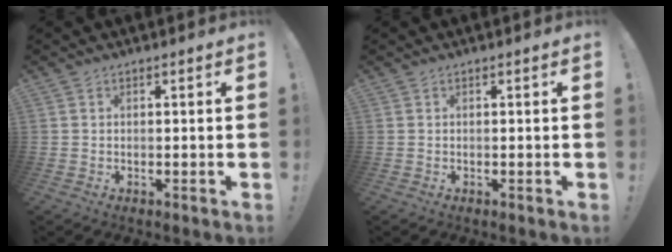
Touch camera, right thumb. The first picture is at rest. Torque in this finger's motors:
{"motor_torque": [-0.02, -0.01, -0.13, 0.12, 0.01]}